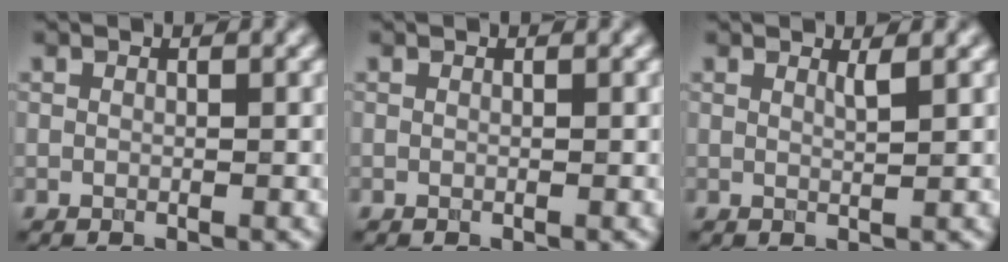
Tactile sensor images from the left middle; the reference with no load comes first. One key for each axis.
{"total": 0.0}
{"total": 0.6, "fx": 0.4, "fy": 0.0, "fz": 0.5, "tx": -0.006, "ty": 0.001, "tz": 0.012}